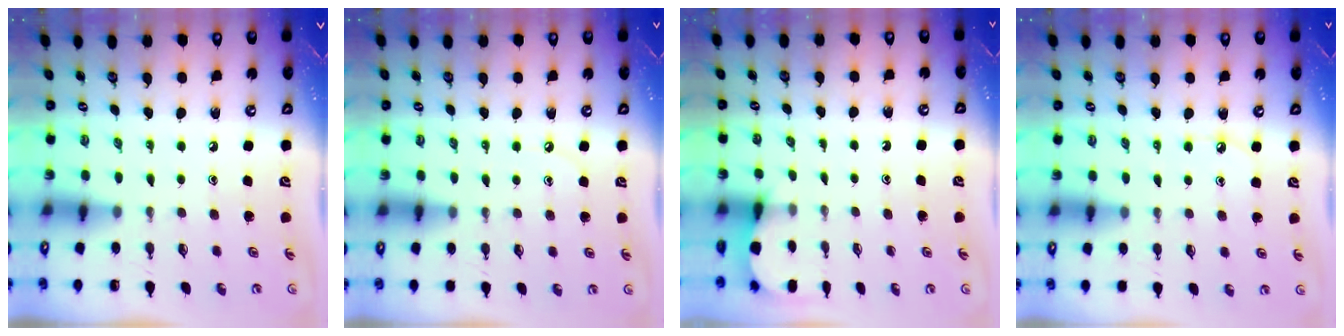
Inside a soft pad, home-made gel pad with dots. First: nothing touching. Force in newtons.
{"total": 3.5, "press": 3.5, "slide": 0.5}
{"total": 2.1, "press": 2.1, "slide": 0.1}
{"total": 4.9, "press": 4.8, "slide": 0.7}